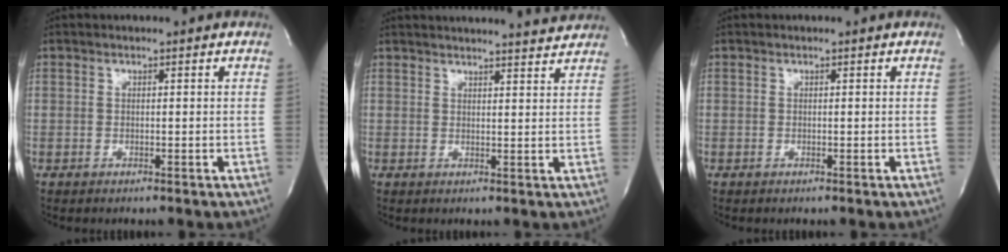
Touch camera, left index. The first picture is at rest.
{"total": 11.4, "force": [11.1, 0.2, 2.4], "torque": [-0.033, -0.006, 0.129]}
{"total": 0.0}